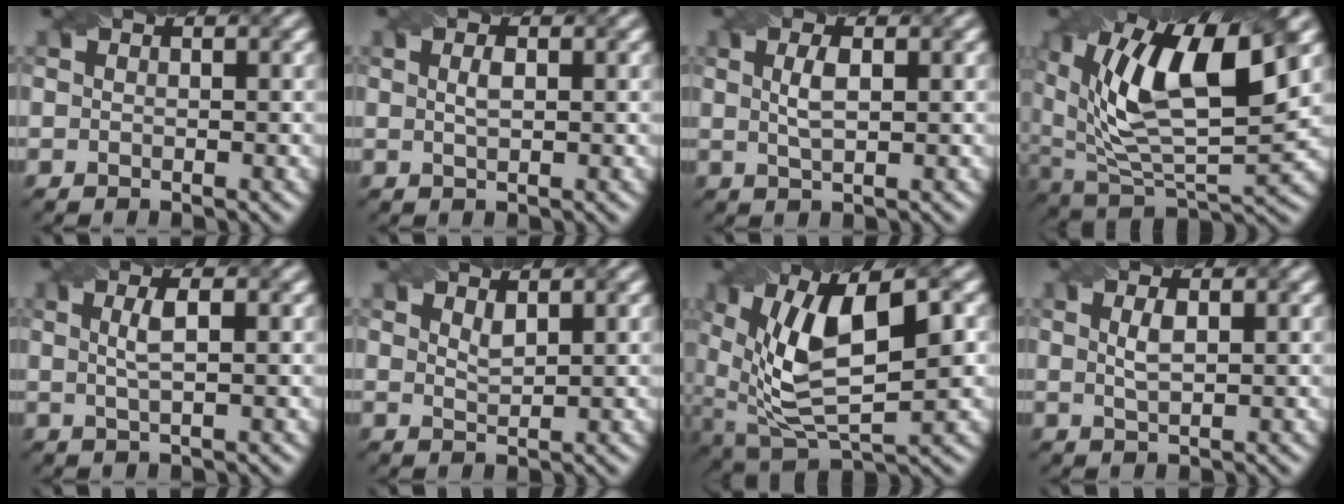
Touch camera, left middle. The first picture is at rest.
{"total": 1.2, "force": [0.3, 0.4, 1.1], "torque": [-0.022, 0.001, 0.007]}
{"total": 2.2, "force": [0.5, 0.7, 2.0], "torque": [-0.041, 0.003, 0.012]}
{"total": 14.2, "force": [5.5, 5.5, 11.9], "torque": [-0.213, 0.008, 0.092]}
{"total": 2.5, "force": [0.5, 0.7, 2.4], "torque": [-0.040, 0.004, 0.009]}
{"total": 1.2, "force": [0.9, 0.3, 0.7], "torque": [-0.017, -0.003, 0.019]}
{"total": 11.3, "force": [2.1, 5.0, 9.9], "torque": [-0.185, -0.002, 0.038]}
{"total": 1.9, "force": [0.6, 0.6, 1.6], "torque": [-0.033, 0.001, 0.014]}